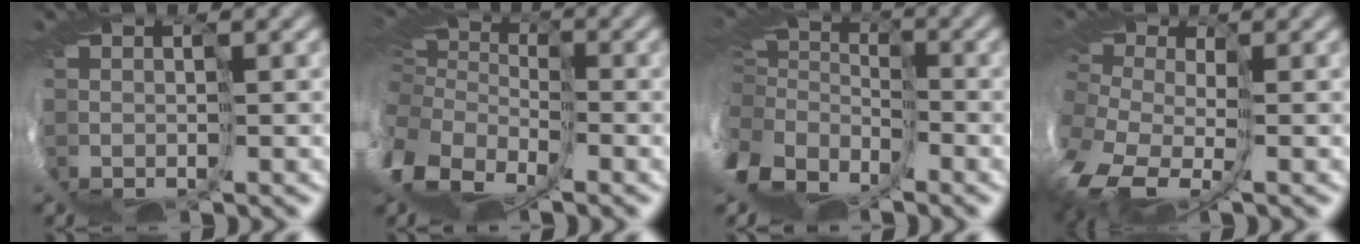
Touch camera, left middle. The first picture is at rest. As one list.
[{"total": 12.2, "force": [-2.8, 9.3, 7.3], "torque": [-0.219, -0.013, -0.035]}, {"total": 10.2, "force": [-3.5, 7.3, 6.2], "torque": [-0.203, -0.024, -0.049]}, {"total": 8.9, "force": [-2.7, 5.8, 6.2], "torque": [-0.153, -0.025, -0.032]}]